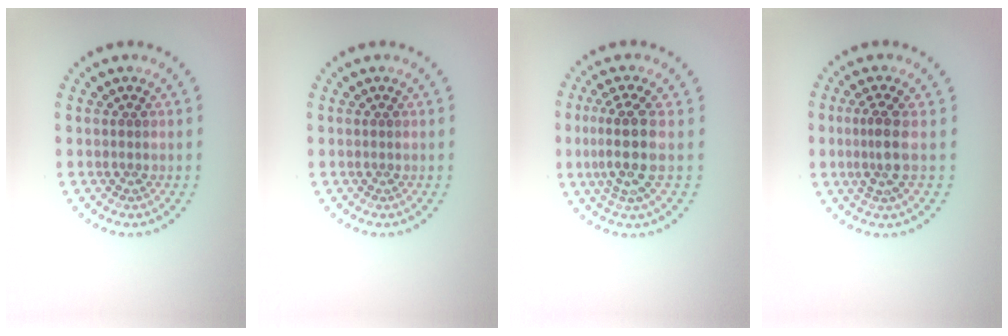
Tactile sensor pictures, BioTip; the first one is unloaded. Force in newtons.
{"total": 0.0}
{"total": 3.9, "press": 3.1, "slide": 2.3}
{"total": 2.5, "press": 1.9, "slide": 1.6}